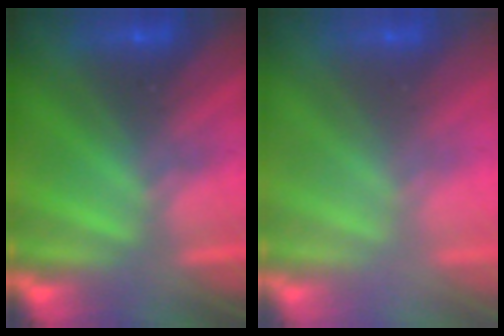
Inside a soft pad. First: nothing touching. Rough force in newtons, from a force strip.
{"total": 2.4}